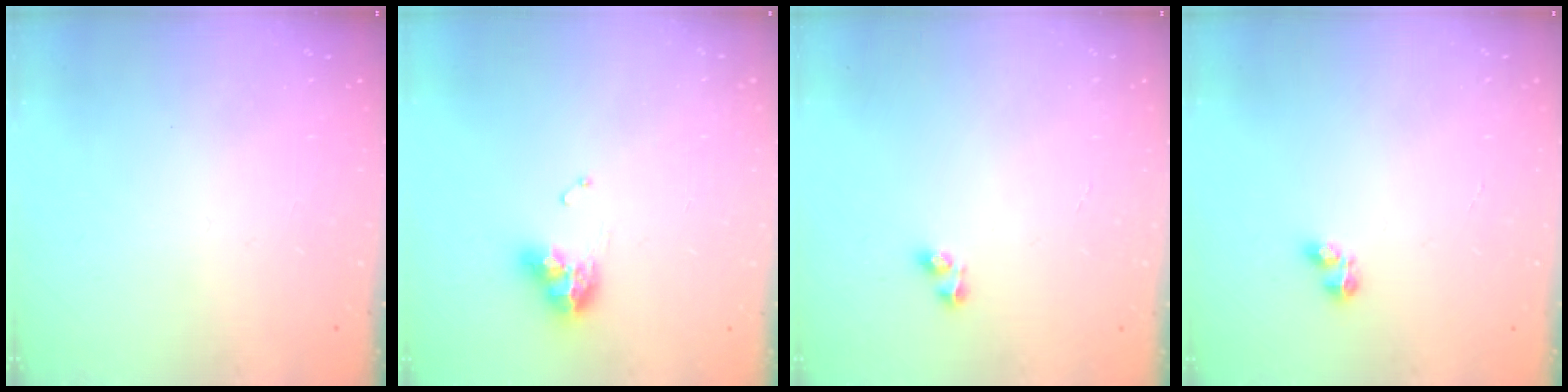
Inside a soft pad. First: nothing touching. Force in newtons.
{"total": 9.1, "press": 9.0, "slide": 1.0}
{"total": 2.5, "press": 2.2, "slide": 1.3}
{"total": 2.6, "press": 2.5, "slide": 0.5}